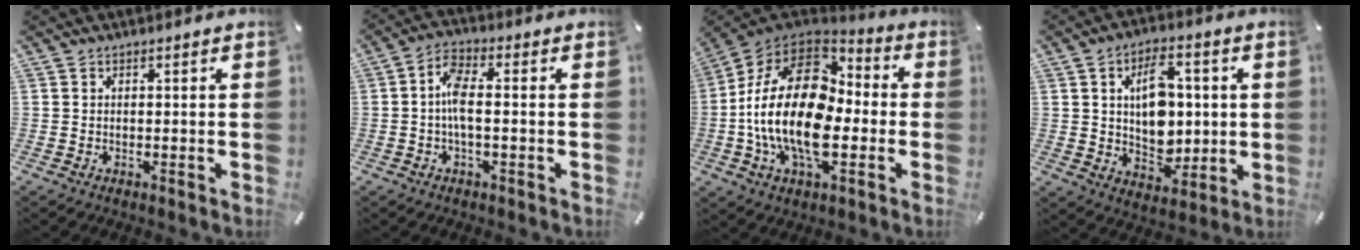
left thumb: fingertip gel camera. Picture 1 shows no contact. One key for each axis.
{"total": 6.5, "fx": -0.7, "fy": 2.7, "fz": 5.9, "tx": -0.124, "ty": 0.004, "tz": -0.015}
{"total": 24.1, "fx": -3.0, "fy": 14.4, "fz": 19.1, "tx": -0.387, "ty": 0.017, "tz": -0.050}
{"total": 11.9, "fx": 1.8, "fy": 8.4, "fz": 8.3, "tx": -0.123, "ty": 0.000, "tz": 0.028}